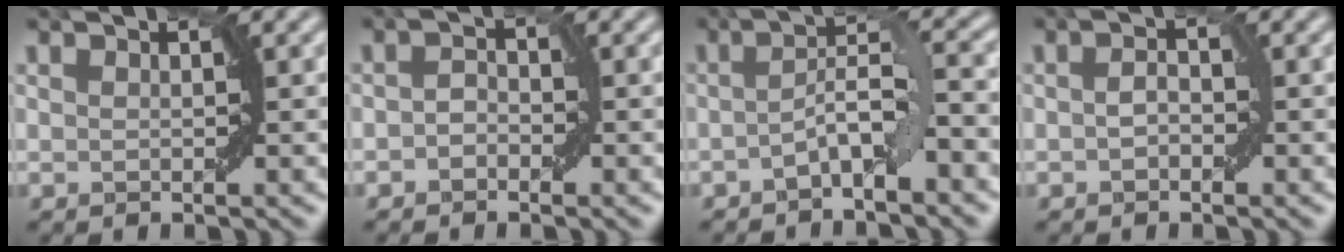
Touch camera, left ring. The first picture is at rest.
{"total": 1.2, "force": [-0.7, 0.8, 0.6], "torque": [-0.011, 0.004, -0.014]}
{"total": 3.6, "force": [-1.6, 0.5, 3.2], "torque": [-0.053, 0.015, -0.038]}
{"total": 1.2, "force": [-0.2, 0.7, 0.9], "torque": [-0.017, 0.005, -0.005]}